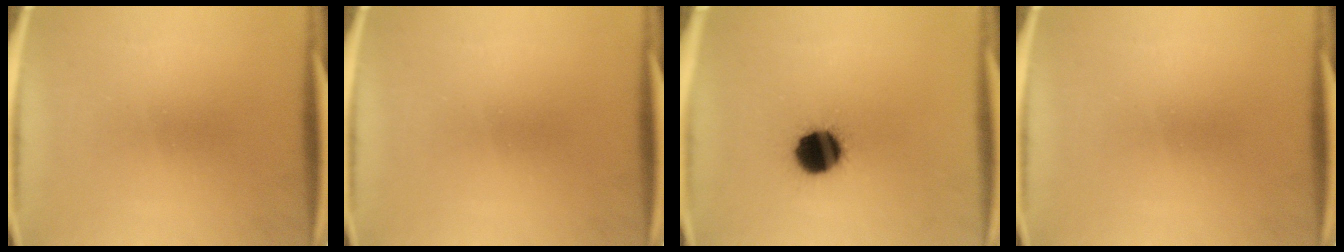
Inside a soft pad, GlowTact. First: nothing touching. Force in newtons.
{"total": 0.0}
{"total": 12.1}
{"total": 0.0}